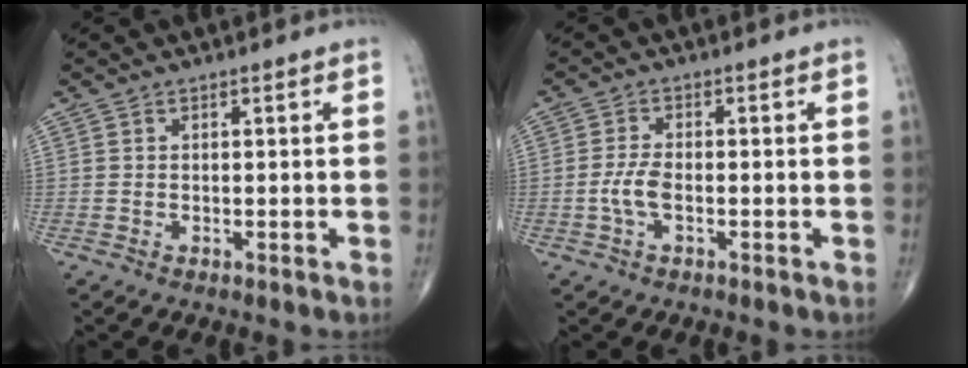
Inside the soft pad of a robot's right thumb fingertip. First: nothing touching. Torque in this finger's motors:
{"motor_torque": [0.15, -0.09, 0.30, -0.28, 0.04]}